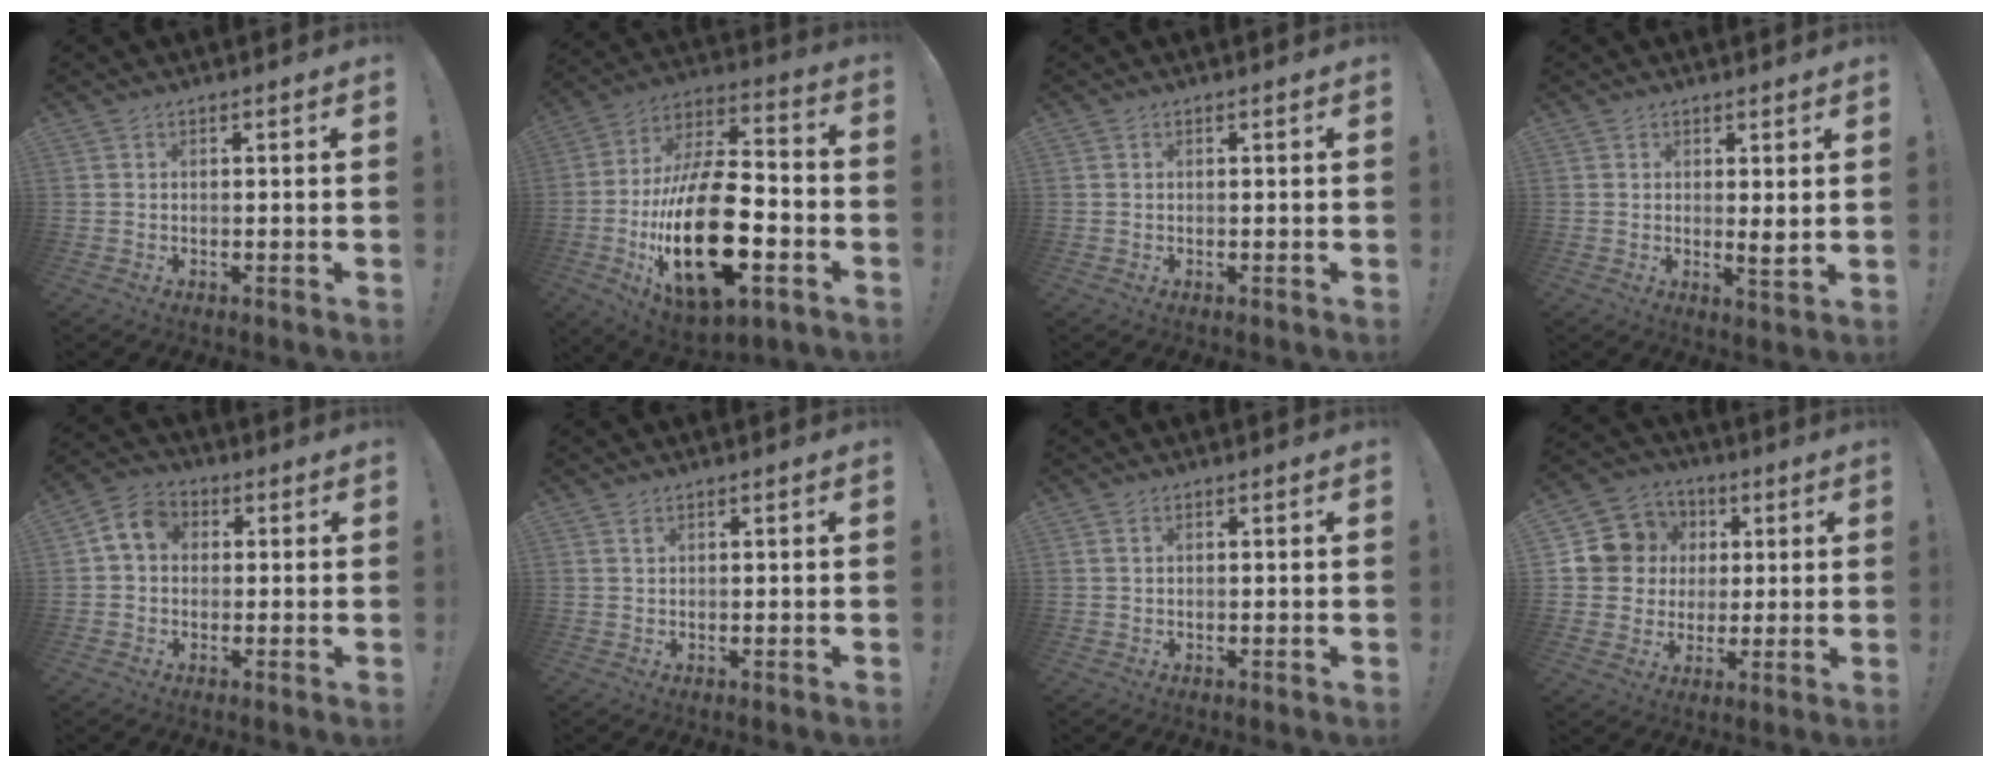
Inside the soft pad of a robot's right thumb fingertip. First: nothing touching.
{"total": 29.2, "force": [-7.7, 14.0, 24.5], "torque": [-0.461, 0.037, -0.122]}
{"total": 0.0}
{"total": 3.1, "force": [1.1, 0.3, 2.9], "torque": [-0.023, -0.024, 0.015]}
{"total": 7.4, "force": [1.4, 5.8, 4.2], "torque": [-0.068, 0.011, 0.031]}
{"total": 0.8, "force": [0.5, 0.5, 0.4], "torque": [-0.005, -0.001, 0.008]}
{"total": 0.9, "force": [0.4, 0.7, 0.4], "torque": [-0.013, 0.004, 0.008]}
{"total": 10.8, "force": [2.2, 10.2, 2.7], "torque": [-0.038, -0.004, 0.055]}